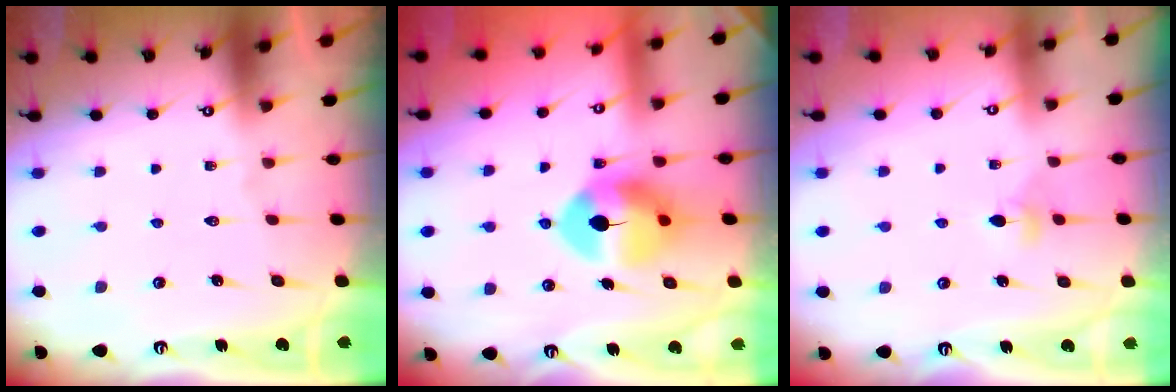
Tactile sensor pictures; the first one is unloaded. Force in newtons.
{"total": 9.5, "press": 9.4, "slide": 1.0}
{"total": 3.1, "press": 3.0, "slide": 0.8}